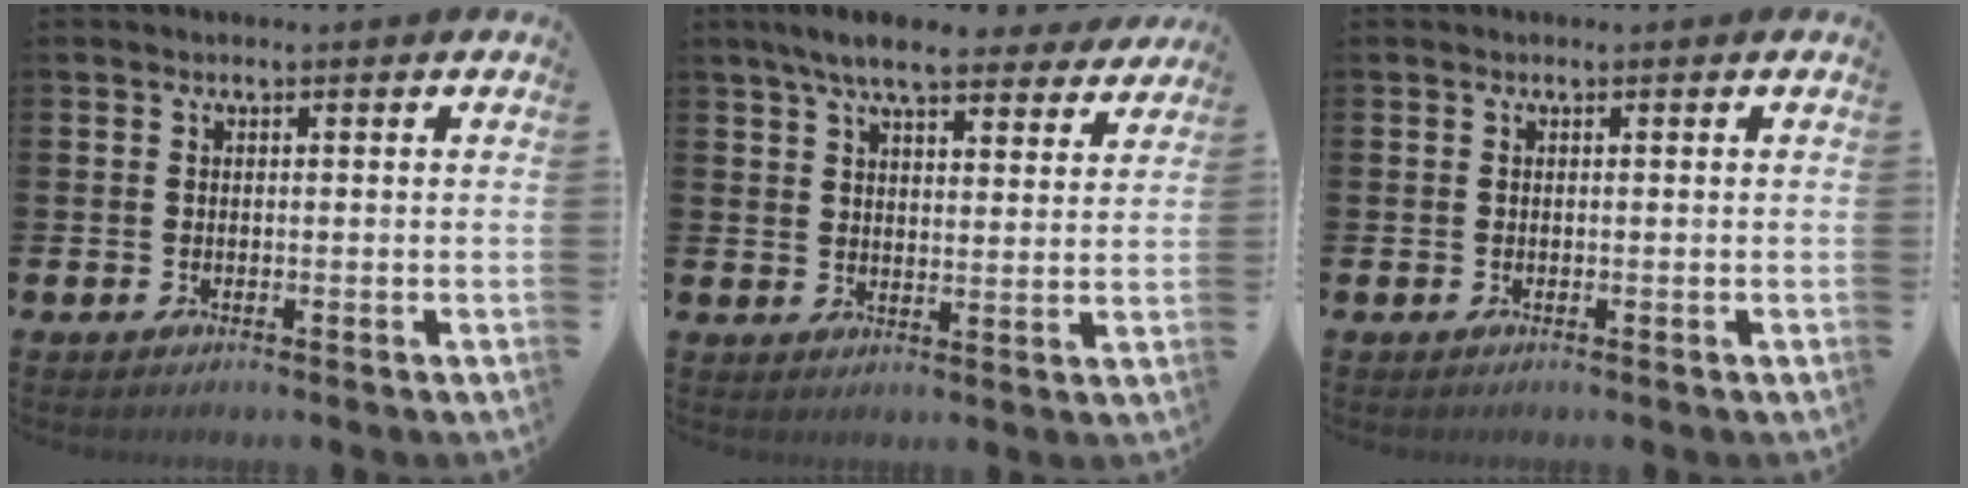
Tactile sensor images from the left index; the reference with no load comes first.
{"total": 8.1, "force": [7.2, 1.7, 3.2], "torque": [-0.071, -0.028, 0.129]}
{"total": 0.0}